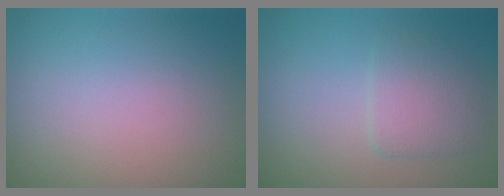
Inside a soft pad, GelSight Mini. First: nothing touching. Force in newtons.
{"total": 2.5, "press": 2.5, "slide": 0.4}